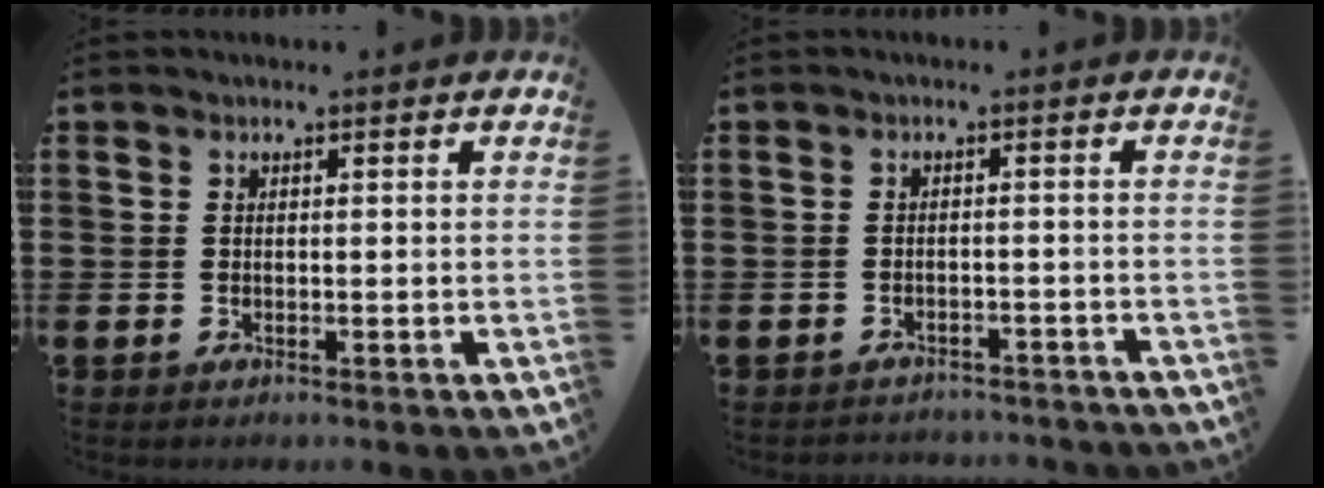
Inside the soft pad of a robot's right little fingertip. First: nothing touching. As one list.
[{"total": 1.6, "force": [-1.5, 0.0, -0.1], "torque": [-0.003, 0.004, -0.034]}]